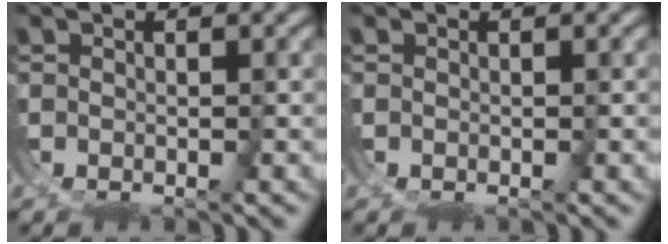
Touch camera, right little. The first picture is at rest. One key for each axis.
{"total": 0.0}